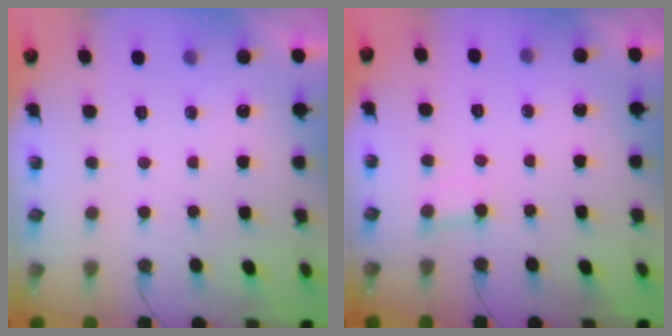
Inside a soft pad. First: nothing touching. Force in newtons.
{"total": 2.2, "press": 2.2, "slide": 0.1}